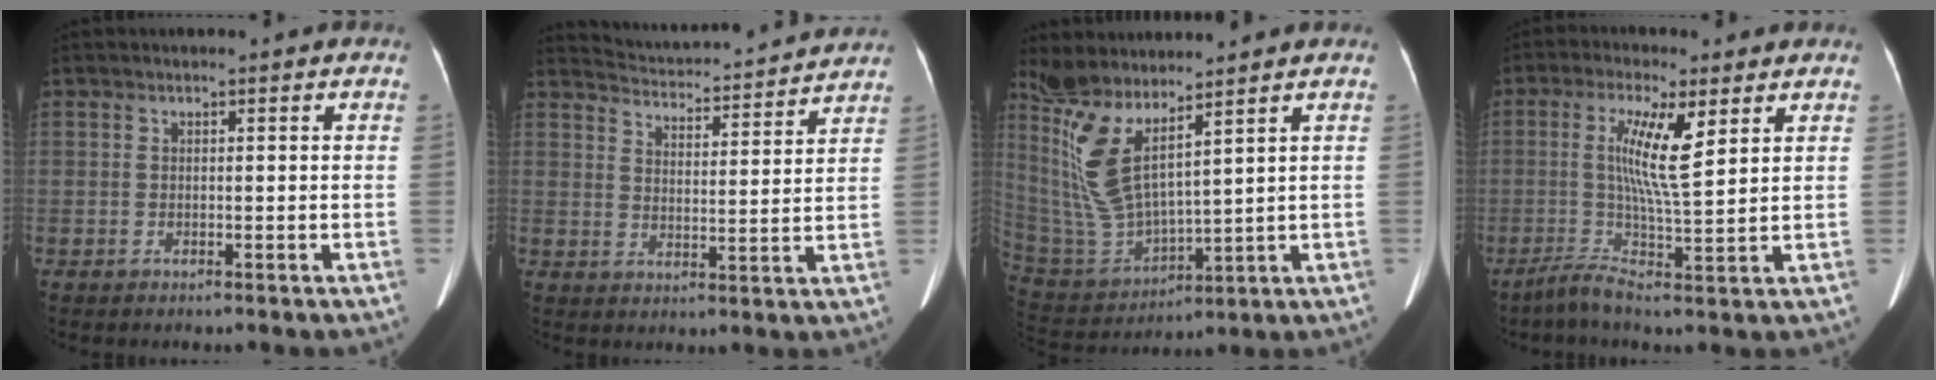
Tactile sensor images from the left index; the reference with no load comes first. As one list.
[{"total": 15.4, "force": [14.9, 0.9, 3.6], "torque": [-0.063, -0.011, 0.202]}, {"total": 11.1, "force": [7.2, 2.4, 8.2], "torque": [-0.195, -0.015, 0.160]}, {"total": 7.6, "force": [0.9, -0.3, 7.5], "torque": [-0.150, -0.004, 0.022]}]